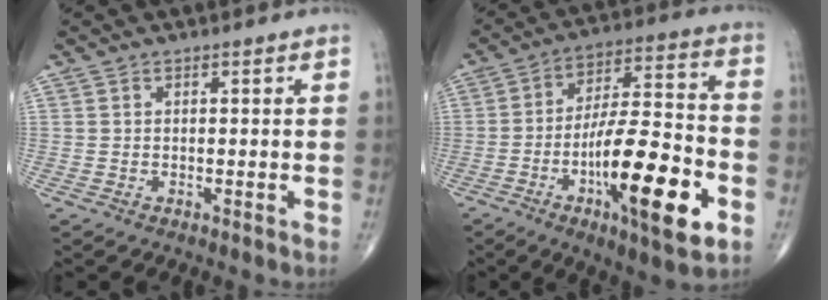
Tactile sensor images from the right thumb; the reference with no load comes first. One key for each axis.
{"total": 21.5, "fx": -7.4, "fy": 5.8, "fz": 19.4, "tx": -0.322, "ty": 0.025, "tz": -0.113}